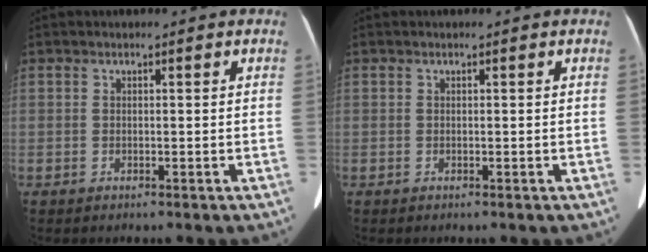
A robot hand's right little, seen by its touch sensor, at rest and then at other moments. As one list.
[{"total": 0.0}]